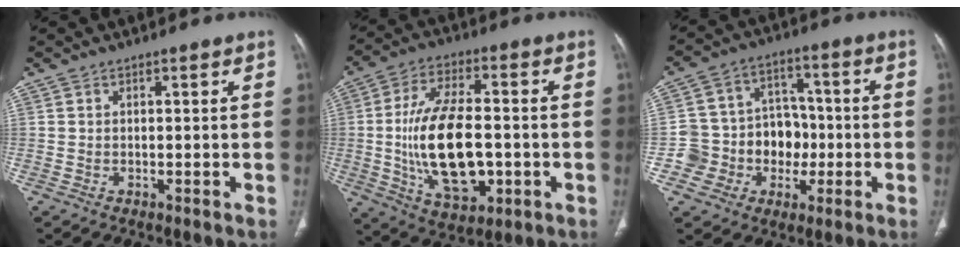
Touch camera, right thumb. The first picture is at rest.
{"total": 18.8, "force": [-2.0, 9.6, 16.0], "torque": [-0.282, 0.006, -0.025]}
{"total": 13.0, "force": [-3.0, 11.7, 5.0], "torque": [-0.028, 0.052, -0.044]}